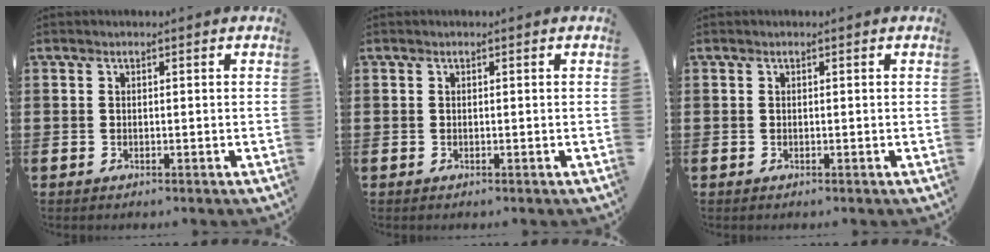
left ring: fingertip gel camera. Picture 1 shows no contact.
{"total": 0.0}
{"total": 0.0}